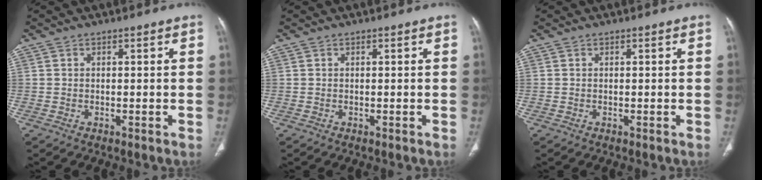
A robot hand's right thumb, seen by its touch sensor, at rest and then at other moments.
{"total": 0.0}
{"total": 0.0}